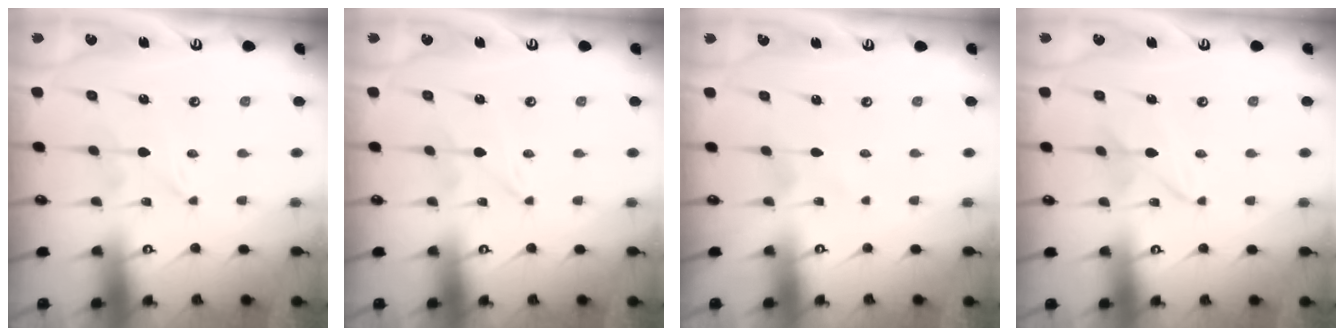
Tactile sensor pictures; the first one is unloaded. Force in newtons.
{"total": 0.0}
{"total": 0.7, "press": 0.7, "slide": 0.1}
{"total": 3.2, "press": 3.2, "slide": 0.3}